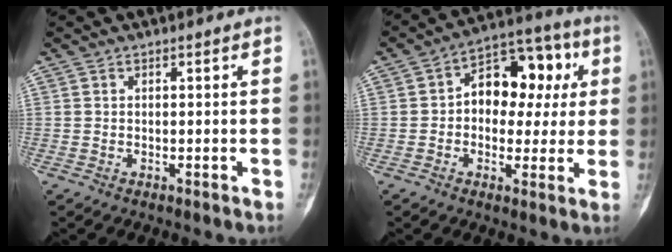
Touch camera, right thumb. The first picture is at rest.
{"total": 14.5, "force": [2.1, 9.8, 10.4], "torque": [-0.096, 0.033, 0.021]}